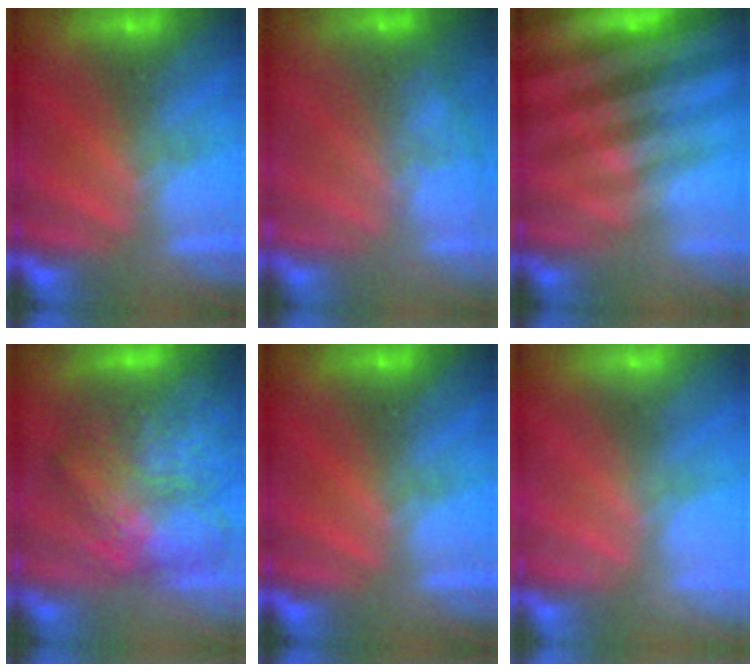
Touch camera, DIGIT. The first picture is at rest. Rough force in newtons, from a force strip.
{"total": 6.3}
{"total": 8.9}
{"total": 8.6}
{"total": 0.0}
{"total": 2.3}